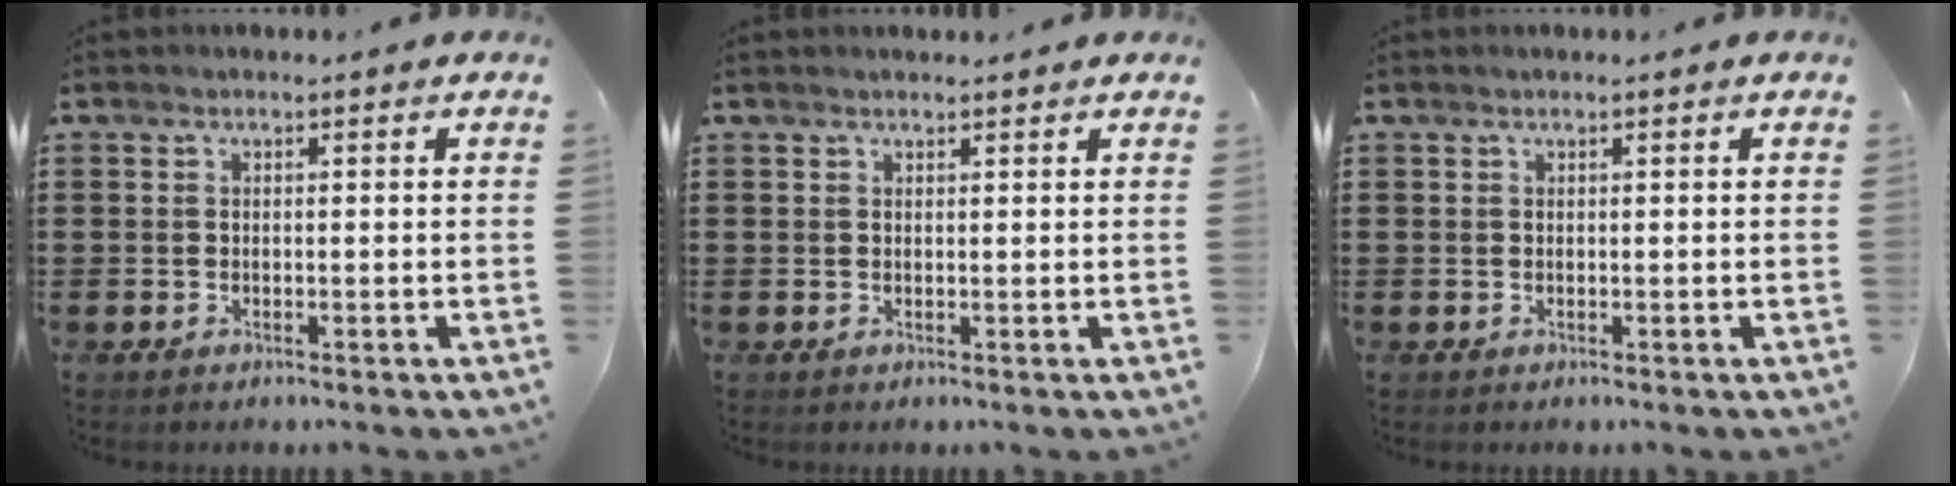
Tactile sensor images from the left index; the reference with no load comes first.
{"total": 0.6, "force": [0.6, 0.0, 0.2], "torque": [-0.005, -0.001, 0.012]}
{"total": 0.0}